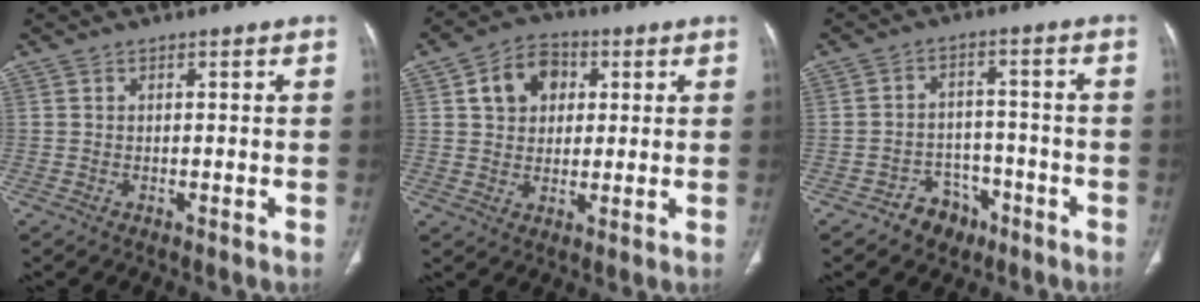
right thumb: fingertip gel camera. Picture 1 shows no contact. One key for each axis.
{"total": 9.2, "fx": 2.7, "fy": 7.1, "fz": 5.2, "tx": -0.055, "ty": 0.002, "tz": 0.041}
{"total": 6.2, "fx": -3.9, "fy": 4.7, "fz": 1.4, "tx": 0.006, "ty": 0.038, "tz": -0.056}